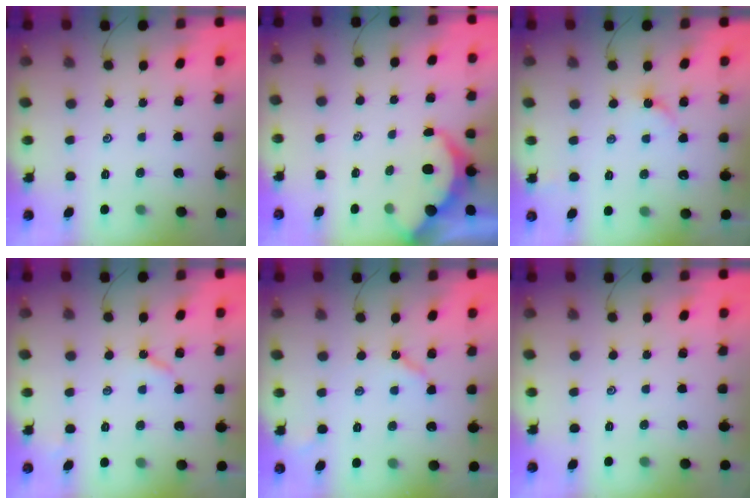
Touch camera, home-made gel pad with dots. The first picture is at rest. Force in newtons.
{"total": 3.3, "press": 3.3, "slide": 0.3}
{"total": 3.1, "press": 3.1, "slide": 0.4}
{"total": 3.7, "press": 3.7, "slide": 0.4}
{"total": 3.9, "press": 3.9, "slide": 0.3}
{"total": 0.0}